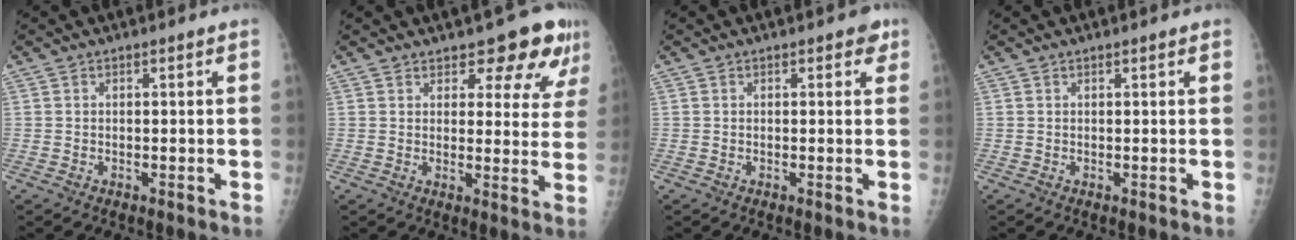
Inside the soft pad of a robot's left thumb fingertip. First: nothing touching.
{"total": 9.8, "force": [7.3, 4.1, 5.1], "torque": [-0.027, -0.041, 0.082]}
{"total": 1.7, "force": [0.9, 1.1, 1.0], "torque": [0.006, 0.000, 0.005]}
{"total": 0.5, "force": [0.4, 0.1, 0.3], "torque": [-0.006, 0.000, 0.005]}